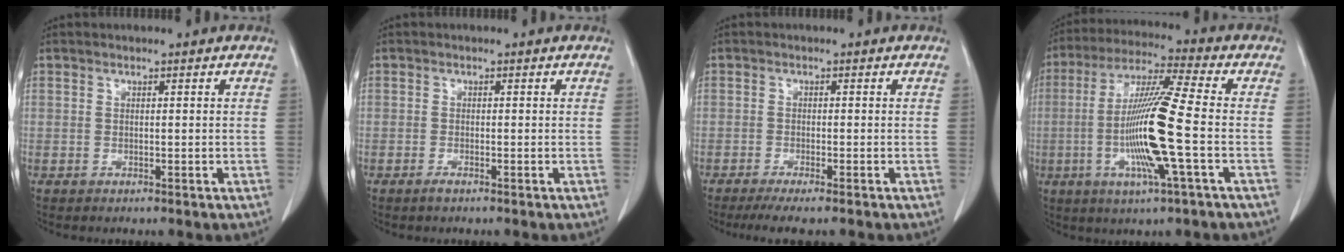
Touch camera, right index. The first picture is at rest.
{"total": 0.9, "force": [-0.6, 0.1, 0.6], "torque": [-0.011, -0.001, -0.008]}
{"total": 5.3, "force": [-4.3, 0.2, 3.1], "torque": [-0.043, -0.011, -0.068]}
{"total": 14.7, "force": [-2.8, -0.5, 14.4], "torque": [-0.287, -0.009, -0.062]}